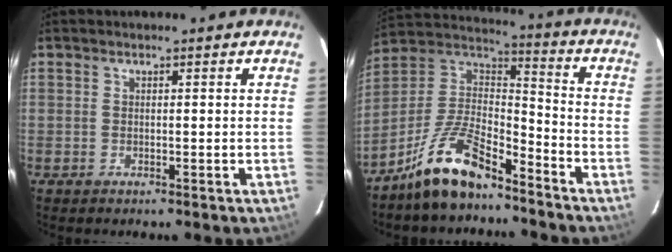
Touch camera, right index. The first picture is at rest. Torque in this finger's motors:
{"motor_torque": [1.06, -1.08, 0.67, 0.14]}